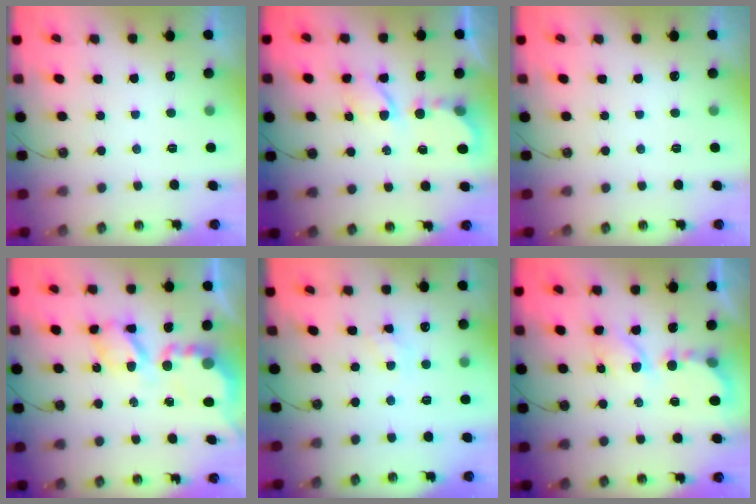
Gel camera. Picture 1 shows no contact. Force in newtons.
{"total": 6.2, "press": 6.2, "slide": 0.5}
{"total": 0.0}
{"total": 7.3, "press": 7.2, "slide": 0.5}
{"total": 4.5, "press": 4.5, "slide": 0.6}
{"total": 6.3, "press": 6.3, "slide": 0.6}